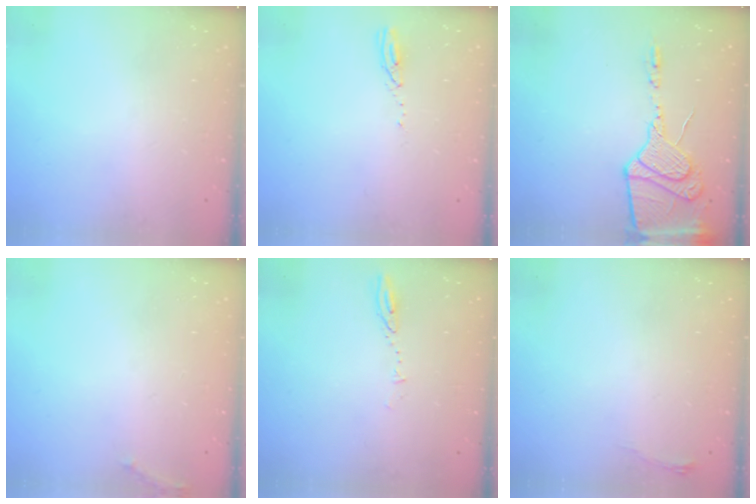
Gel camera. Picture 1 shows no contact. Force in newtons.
{"total": 3.2, "press": 3.2, "slide": 0.3}
{"total": 15.2, "press": 15.1, "slide": 2.1}
{"total": 5.6, "press": 5.3, "slide": 1.7}
{"total": 4.0, "press": 4.0, "slide": 0.5}
{"total": 3.4, "press": 3.4, "slide": 0.5}